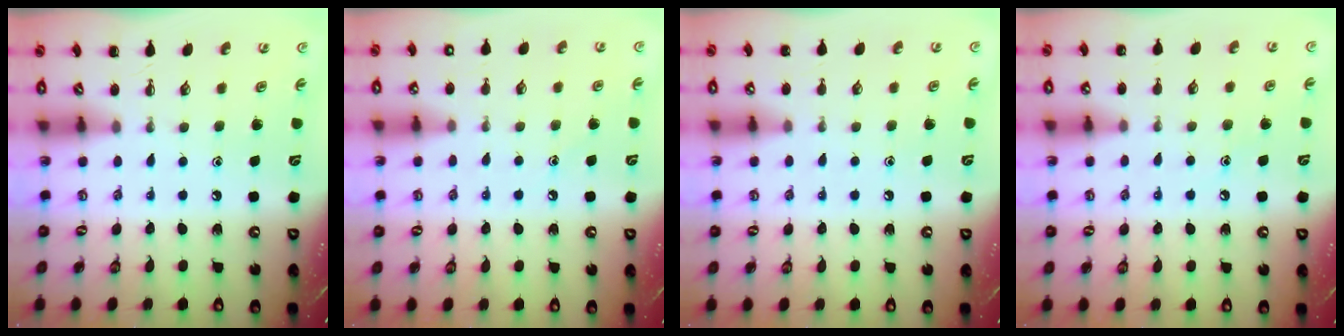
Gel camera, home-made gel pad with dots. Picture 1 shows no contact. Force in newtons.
{"total": 7.9, "press": 7.5, "slide": 2.5}
{"total": 4.9, "press": 4.7, "slide": 1.5}
{"total": 6.1, "press": 5.8, "slide": 1.7}